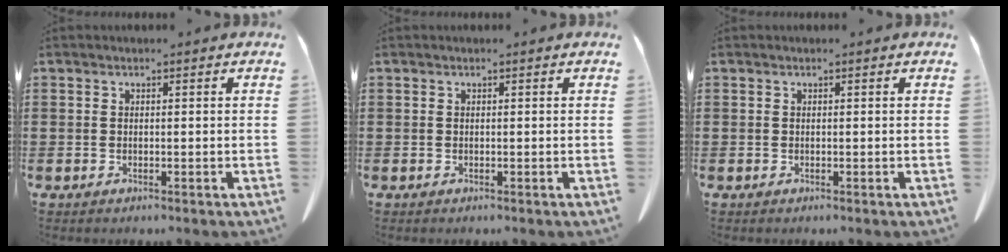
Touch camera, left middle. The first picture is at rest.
{"total": 0.0}
{"total": 0.0}